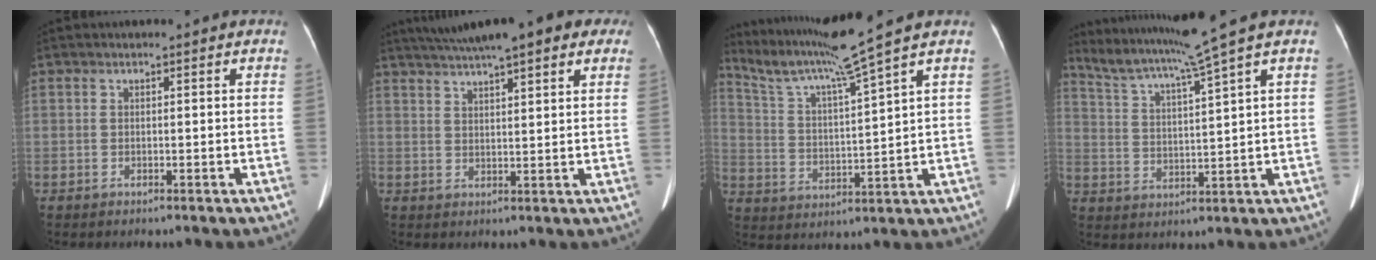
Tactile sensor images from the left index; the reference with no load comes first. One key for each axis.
{"total": 15.7, "fx": 11.7, "fy": 3.5, "fz": 9.8, "tx": -0.160, "ty": 0.055, "tz": 0.154}
{"total": 11.2, "fx": 9.2, "fy": -3.6, "fz": 5.3, "tx": -0.103, "ty": -0.016, "tz": 0.171}
{"total": 9.7, "fx": 7.7, "fy": -2.9, "fz": 5.2, "tx": -0.094, "ty": -0.007, "tz": 0.136}